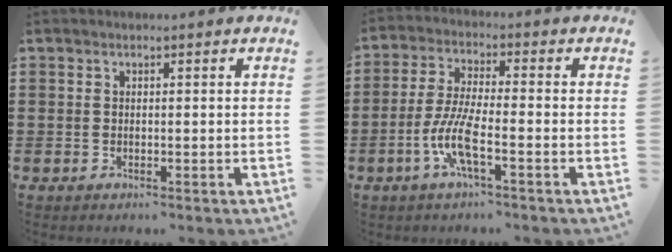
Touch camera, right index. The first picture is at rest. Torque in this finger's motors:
{"motor_torque": [2.14, 0.00, 0.65, 0.21]}